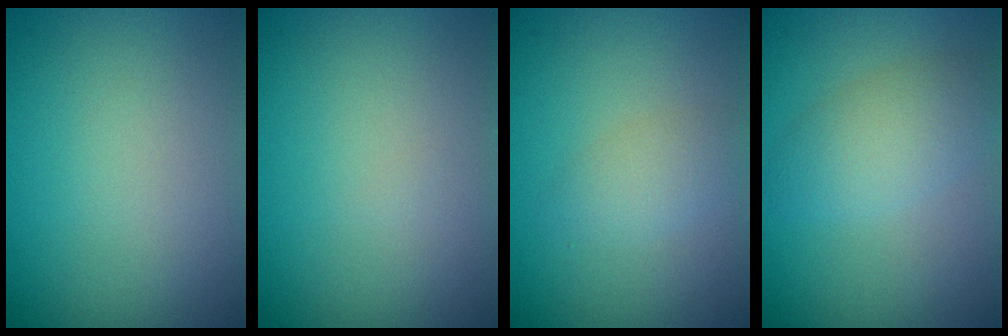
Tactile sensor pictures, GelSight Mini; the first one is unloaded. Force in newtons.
{"total": 0.0}
{"total": 1.9, "press": 1.9, "slide": 0.1}
{"total": 3.3, "press": 3.3, "slide": 0.1}